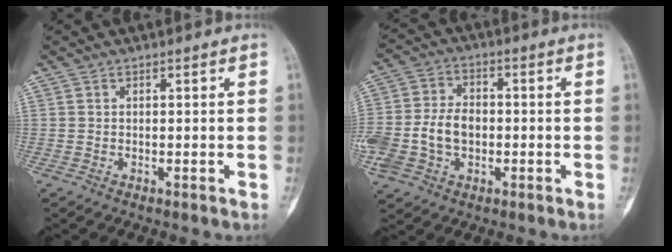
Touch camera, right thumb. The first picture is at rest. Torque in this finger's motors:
{"motor_torque": [1.63, 1.41, 0.94, -0.47, 0.16]}